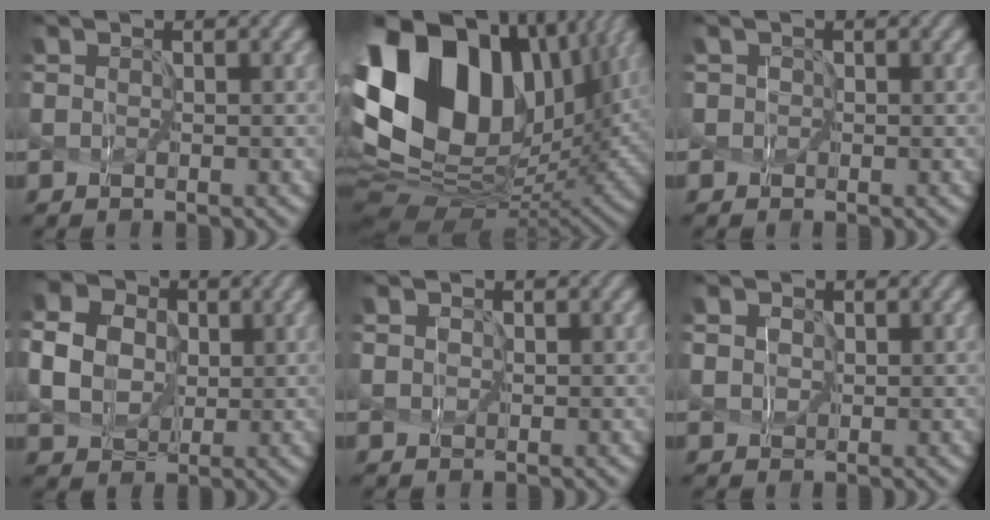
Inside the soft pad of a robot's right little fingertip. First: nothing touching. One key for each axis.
{"total": 19.8, "fx": 5.5, "fy": 13.2, "fz": 13.6, "tx": -0.283, "ty": 0.026, "tz": 0.109}
{"total": 1.8, "fx": 0.2, "fy": 1.7, "fz": 0.5, "tx": 0.016, "ty": 0.016, "tz": -0.024}
{"total": 5.2, "fx": 0.5, "fy": 4.3, "fz": 2.8, "tx": -0.070, "ty": 0.009, "tz": 0.007}
{"total": 1.2, "fx": 0.6, "fy": 0.9, "fz": 0.5, "tx": 0.007, "ty": 0.011, "tz": -0.007}
{"total": 3.4, "fx": 1.6, "fy": 2.6, "fz": 1.5, "tx": -0.014, "ty": 0.029, "tz": -0.002}